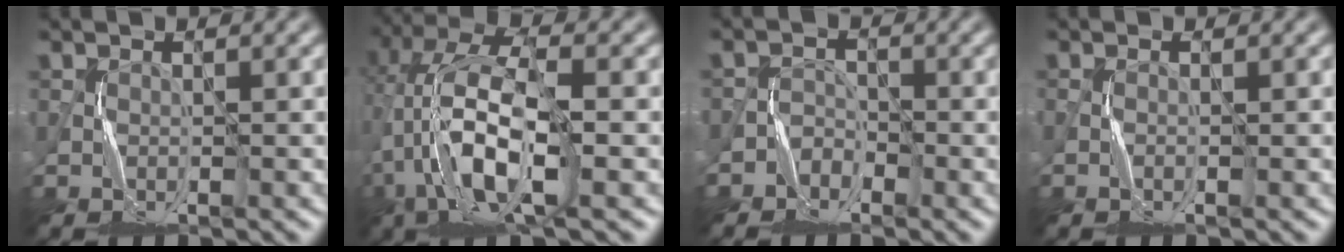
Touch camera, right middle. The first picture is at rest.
{"total": 10.3, "force": [-1.8, 3.9, 9.4], "torque": [-0.193, 0.020, -0.046]}
{"total": 1.7, "force": [-1.2, 1.1, 0.2], "torque": [0.004, 0.011, -0.025]}
{"total": 0.7, "force": [-0.3, 0.1, 0.6], "torque": [-0.016, 0.001, -0.007]}